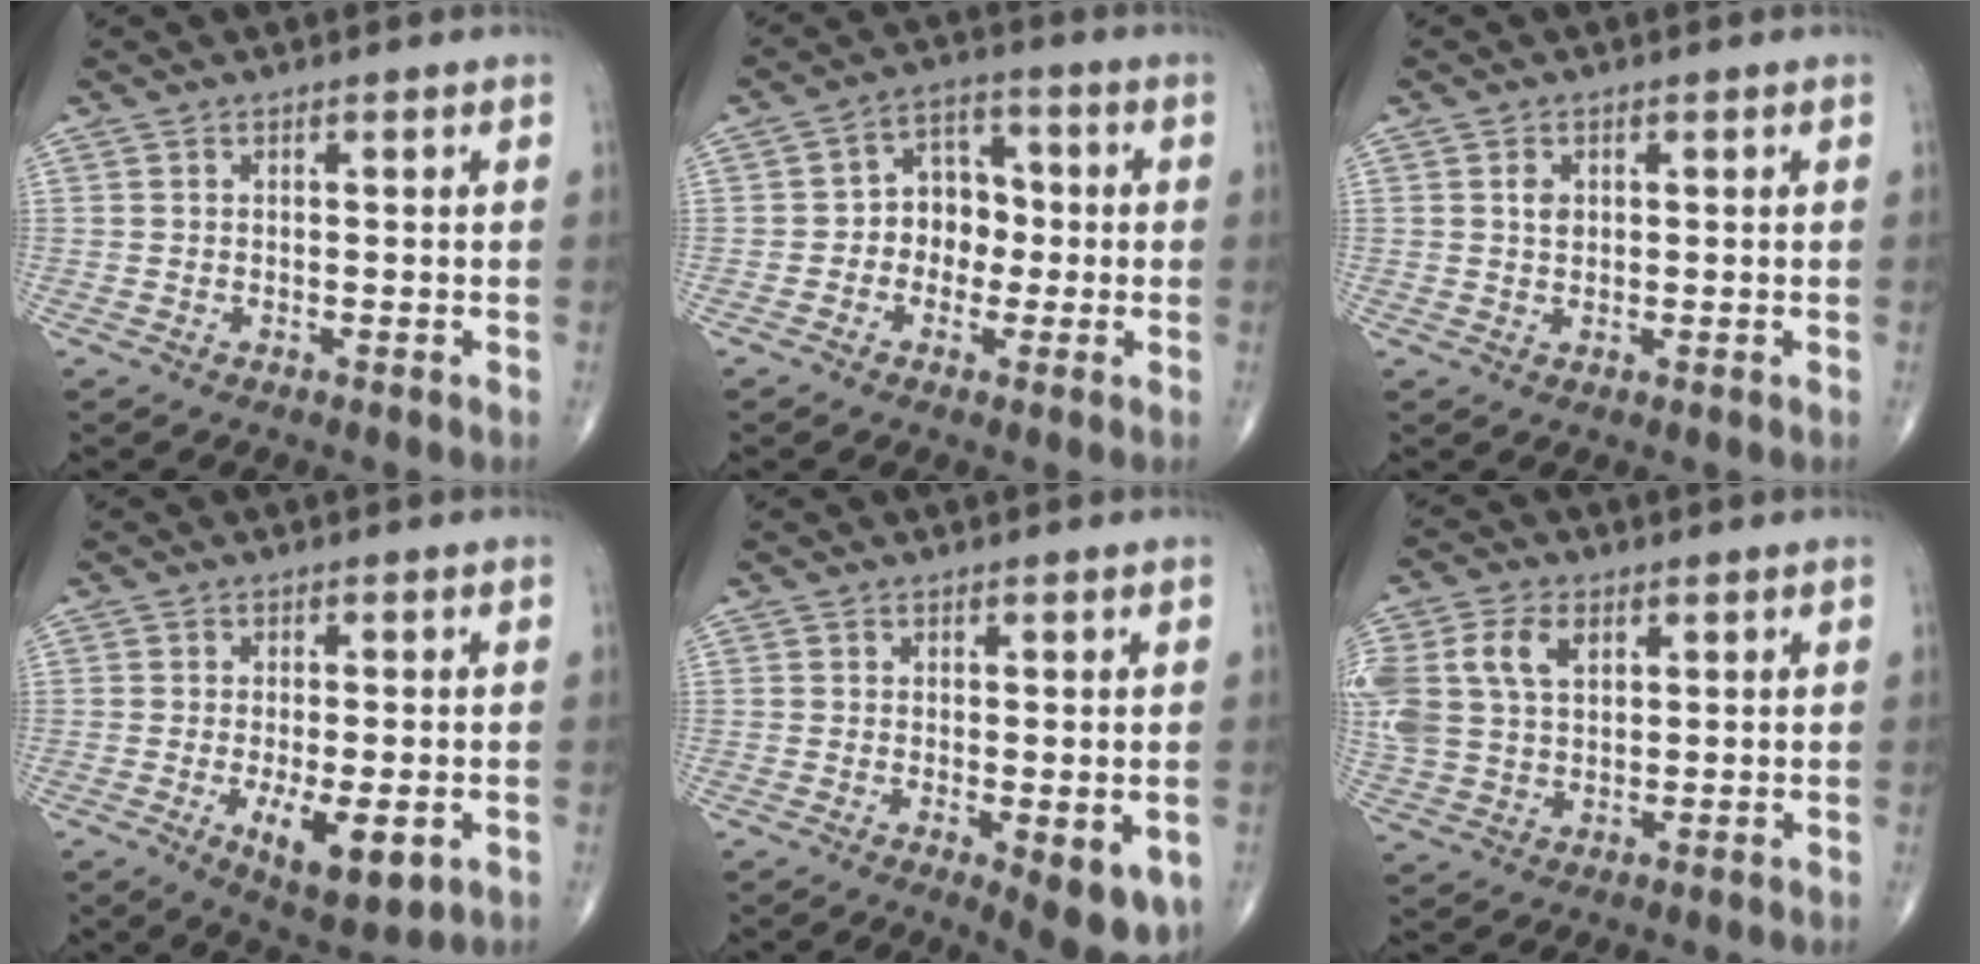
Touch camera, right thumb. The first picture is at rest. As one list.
[{"total": 7.7, "force": [-0.9, 6.3, 4.4], "torque": [-0.023, 0.030, -0.028]}, {"total": 1.9, "force": [0.5, 1.4, 1.2], "torque": [-0.015, -0.002, 0.007]}, {"total": 8.8, "force": [-2.5, 3.4, 7.8], "torque": [-0.117, -0.019, -0.032]}, {"total": 7.6, "force": [-2.0, 2.8, 6.8], "torque": [-0.085, -0.020, -0.022]}, {"total": 14.1, "force": [4.3, 9.8, 9.1], "torque": [-0.224, 0.010, 0.085]}]